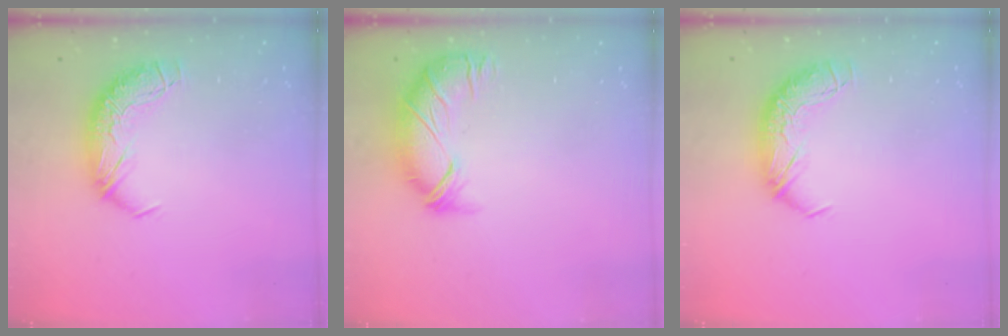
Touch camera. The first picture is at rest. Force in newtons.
{"total": 3.6, "press": 2.8, "slide": 2.2}
{"total": 0.0}